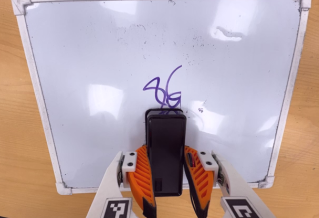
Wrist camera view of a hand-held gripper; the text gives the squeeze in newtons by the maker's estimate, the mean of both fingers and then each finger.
{"total": 8.0, "left": 6.4, "right": 9.6}